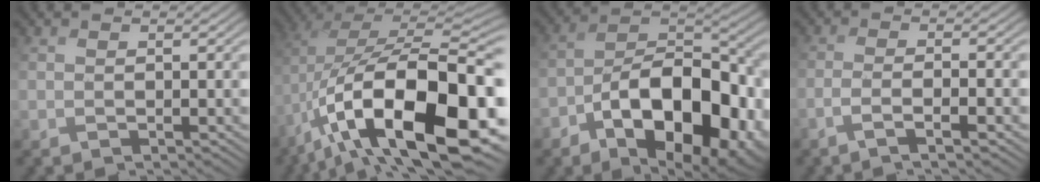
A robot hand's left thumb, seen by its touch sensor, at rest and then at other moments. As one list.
[{"total": 19.0, "force": [-6.8, 9.7, 14.9], "torque": [-0.273, -0.023, -0.089]}, {"total": 16.1, "force": [-6.8, 9.0, 11.4], "torque": [-0.163, -0.009, -0.105]}, {"total": 3.7, "force": [-2.3, 0.6, 2.9], "torque": [-0.045, 0.008, -0.052]}]